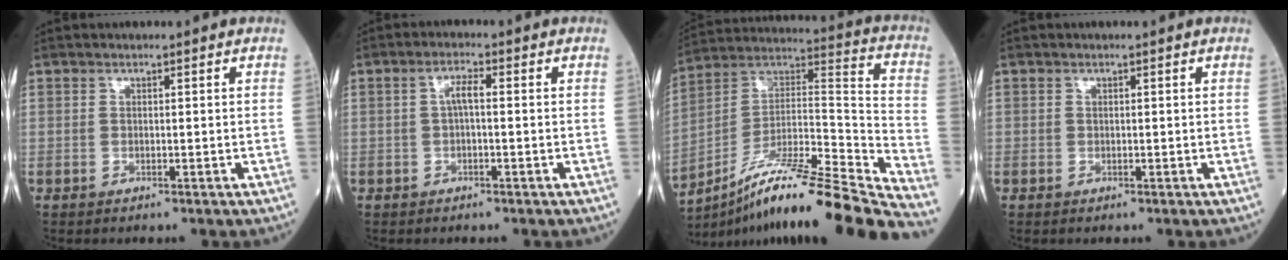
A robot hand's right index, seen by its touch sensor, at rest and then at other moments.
{"total": 2.5, "force": [0.0, 0.6, 2.4], "torque": [-0.047, 0.007, 0.001]}
{"total": 26.3, "force": [-21.0, -0.6, 15.8], "torque": [-0.214, -0.003, -0.352]}
{"total": 0.0}